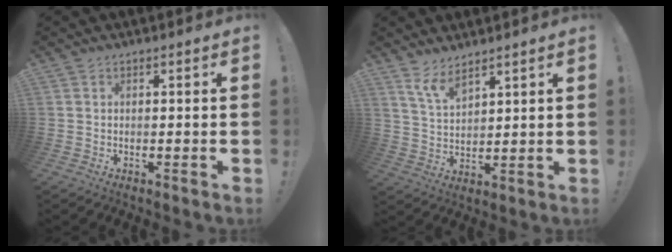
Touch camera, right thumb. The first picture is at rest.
{"total": 7.1, "force": [5.6, 2.1, 3.8], "torque": [-0.075, -0.034, 0.105]}